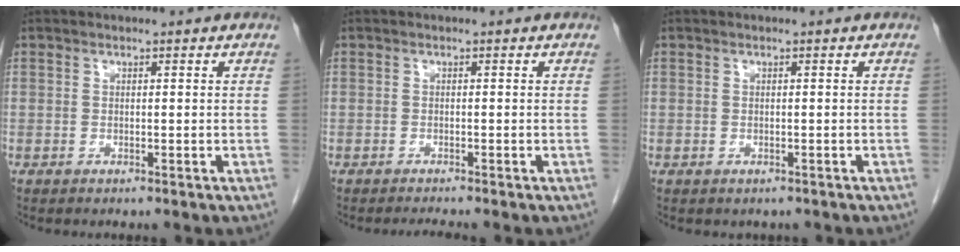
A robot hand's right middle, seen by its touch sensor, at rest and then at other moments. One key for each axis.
{"total": 1.3, "fx": -1.1, "fy": -0.5, "fz": 0.3, "tx": -0.011, "ty": -0.005, "tz": -0.018}
{"total": 0.6, "fx": -0.4, "fy": 0.5, "fz": 0.1, "tx": -0.006, "ty": 0.002, "tz": -0.002}